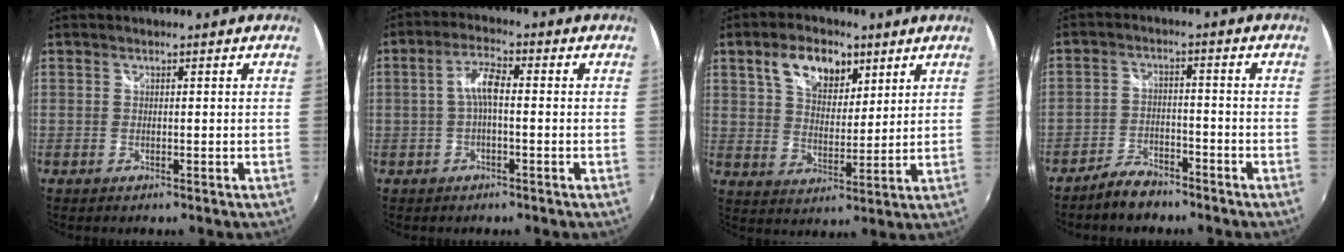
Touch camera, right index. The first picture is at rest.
{"total": 4.6, "force": [-0.5, 1.3, 4.4], "torque": [-0.090, 0.014, -0.010]}
{"total": 10.4, "force": [5.6, 6.0, 6.4], "torque": [-0.112, 0.018, 0.095]}
{"total": 5.9, "force": [-4.9, 2.5, 2.1], "torque": [-0.063, 0.008, -0.084]}